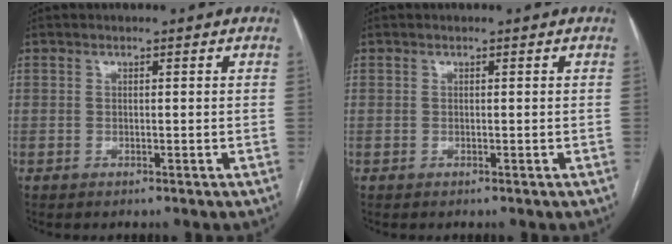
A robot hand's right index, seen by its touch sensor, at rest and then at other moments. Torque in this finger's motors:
{"motor_torque": [0.80, 0.23, -0.02, 0.01]}